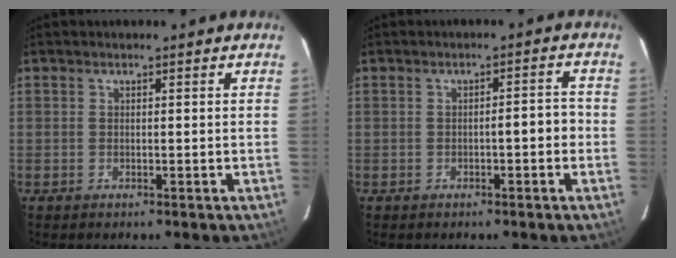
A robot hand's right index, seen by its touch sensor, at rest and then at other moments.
{"total": 2.8, "force": [-0.7, 0.6, 2.7], "torque": [-0.031, 0.009, -0.011]}